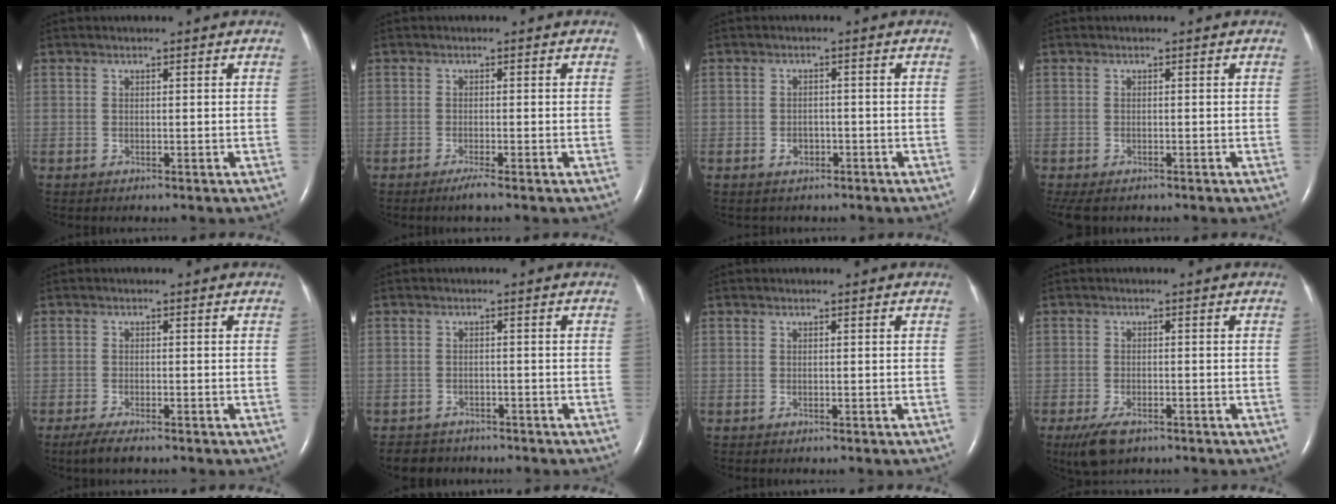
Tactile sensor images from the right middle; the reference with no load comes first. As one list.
[{"total": 1.6, "force": [-1.1, -0.3, 1.1], "torque": [-0.026, -0.004, -0.024]}, {"total": 1.9, "force": [-1.1, 1.5, 0.6], "torque": [-0.016, 0.004, -0.013]}, {"total": 3.7, "force": [-2.8, 1.7, 1.8], "torque": [-0.033, -0.010, -0.044]}, {"total": 3.4, "force": [-2.5, 0.6, 2.2], "torque": [-0.049, -0.010, -0.042]}, {"total": 4.0, "force": [-3.5, 2.0, 0.0], "torque": [-0.006, 0.000, -0.051]}, {"total": 0.0}, {"total": 4.6, "force": [-3.1, 1.9, 2.9], "torque": [-0.063, -0.009, -0.050]}]